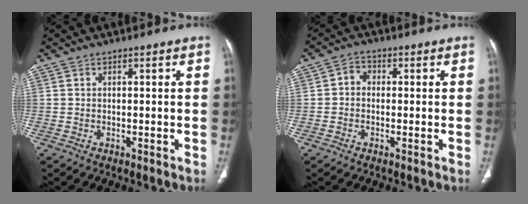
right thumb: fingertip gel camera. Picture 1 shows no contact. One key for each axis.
{"total": 2.4, "fx": -0.2, "fy": 2.0, "fz": 1.3, "tx": -0.012, "ty": 0.012, "tz": -0.015}